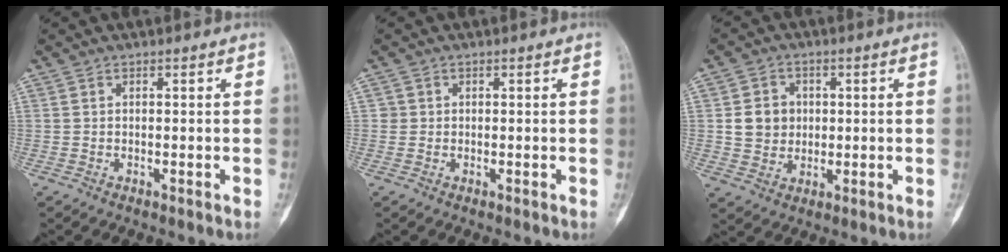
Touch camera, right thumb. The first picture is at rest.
{"total": 1.1, "force": [0.0, 1.1, 0.0], "torque": [0.007, 0.004, -0.001]}
{"total": 6.8, "force": [0.7, 6.0, 3.0], "torque": [-0.022, -0.001, 0.012]}